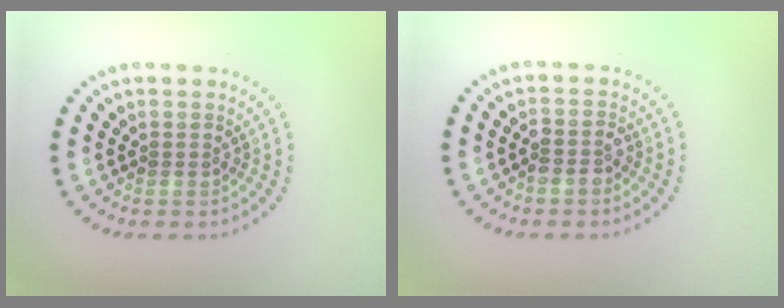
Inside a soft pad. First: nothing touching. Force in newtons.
{"total": 1.7, "press": 1.6, "slide": 0.7}